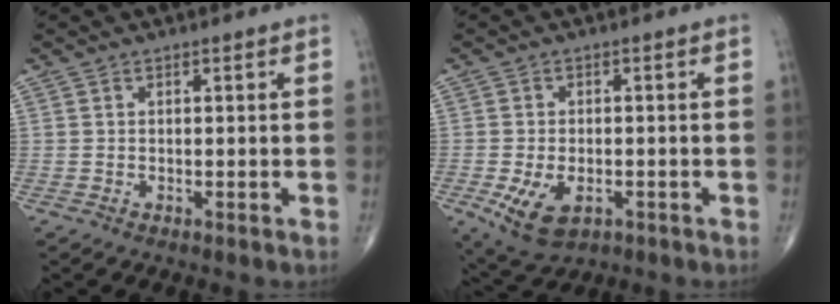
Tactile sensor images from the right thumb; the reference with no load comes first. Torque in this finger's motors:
{"motor_torque": [-0.06, 0.38, 0.42, 0.22, 0.05]}